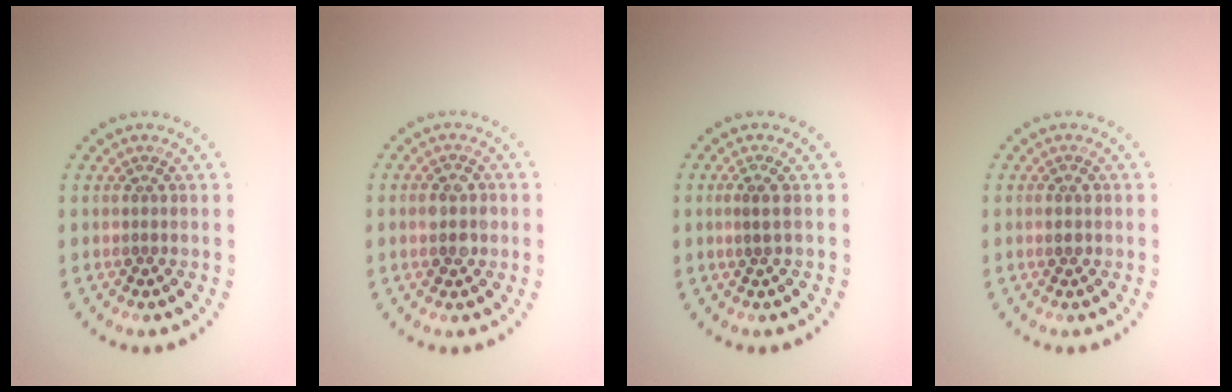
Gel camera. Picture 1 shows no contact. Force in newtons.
{"total": 2.0, "press": 2.0, "slide": 0.2}
{"total": 0.9, "press": 0.6, "slide": 0.6}
{"total": 1.3, "press": 1.3, "slide": 0.1}